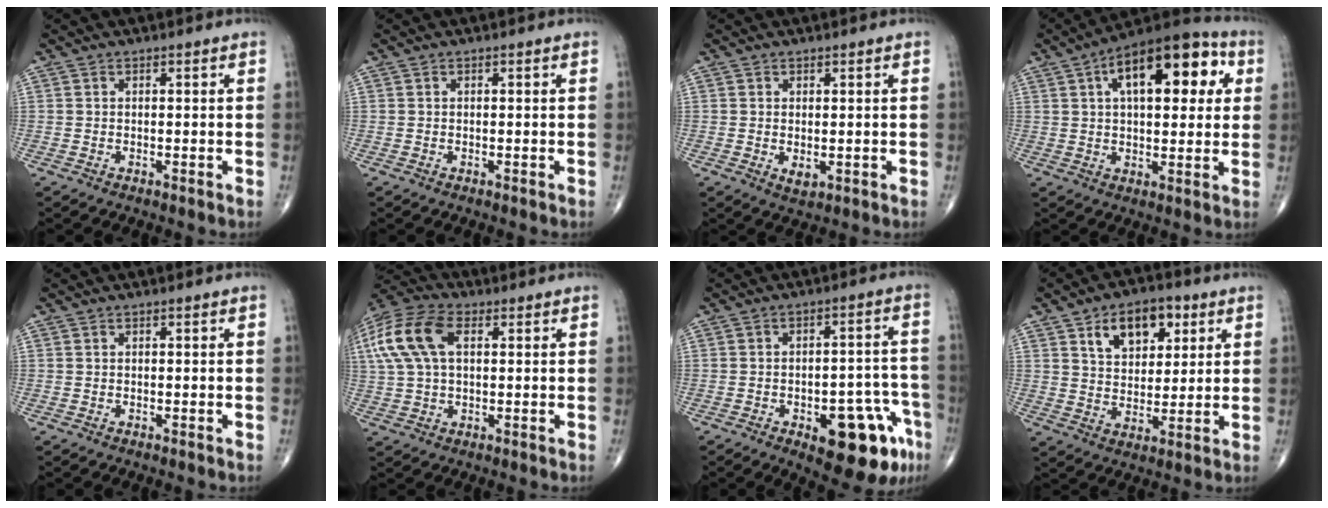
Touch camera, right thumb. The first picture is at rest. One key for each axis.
{"total": 0.0}
{"total": 2.3, "fx": -0.2, "fy": 1.3, "fz": 1.9, "tx": -0.027, "ty": -0.007, "tz": 0.002}
{"total": 19.8, "fx": 6.2, "fy": 9.5, "fz": 16.3, "tx": -0.210, "ty": 0.020, "tz": 0.083}
{"total": 0.0}
{"total": 14.4, "fx": 3.8, "fy": 8.2, "fz": 11.2, "tx": -0.252, "ty": 0.023, "tz": 0.068}
{"total": 15.9, "fx": -7.4, "fy": 6.7, "fz": 12.4, "tx": -0.107, "ty": 0.050, "tz": -0.080}
{"total": 11.7, "fx": 5.3, "fy": 7.1, "fz": 7.6, "tx": -0.082, "ty": -0.015, "tz": 0.087}